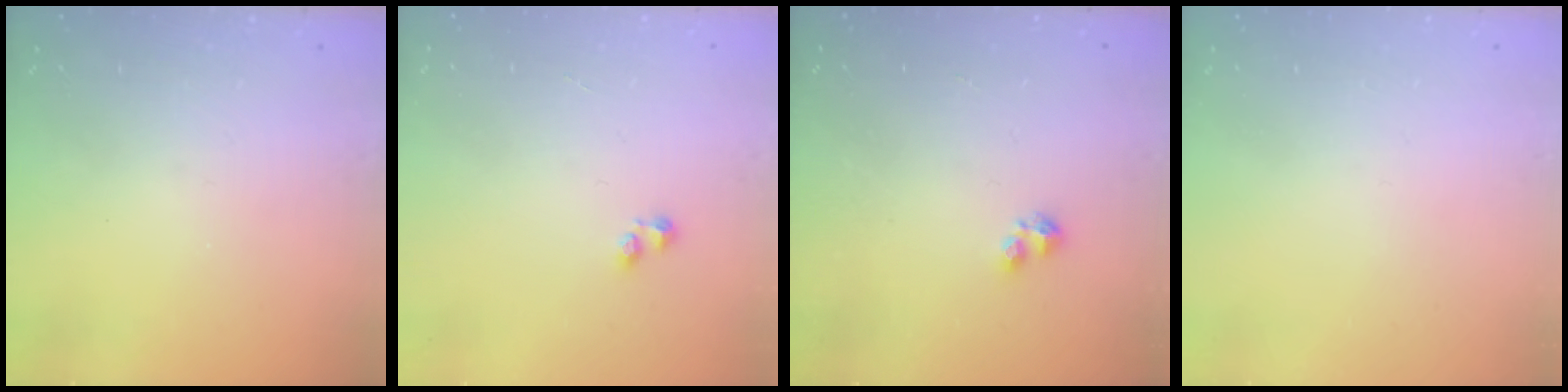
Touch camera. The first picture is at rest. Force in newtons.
{"total": 1.2, "press": 1.0, "slide": 0.6}
{"total": 2.2, "press": 2.2, "slide": 0.4}
{"total": 0.0}